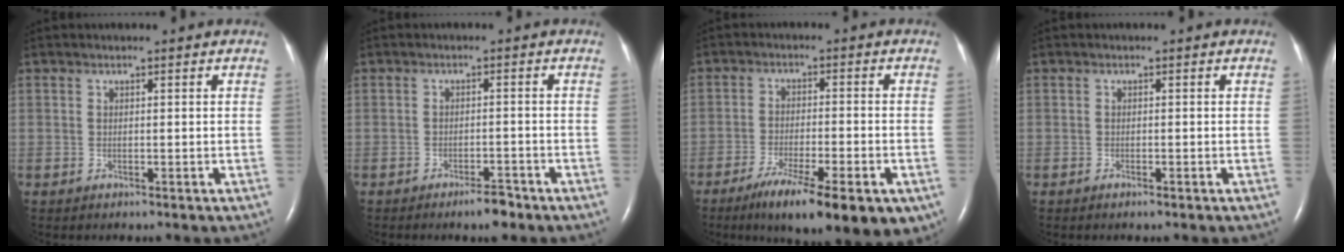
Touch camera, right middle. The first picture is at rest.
{"total": 2.8, "force": [-2.2, 0.6, 1.6], "torque": [-0.026, 0.000, -0.034]}
{"total": 15.1, "force": [-8.9, 3.2, 11.7], "torque": [-0.142, -0.026, -0.135]}
{"total": 0.7, "force": [-0.5, 0.1, 0.5], "torque": [-0.012, -0.002, -0.006]}